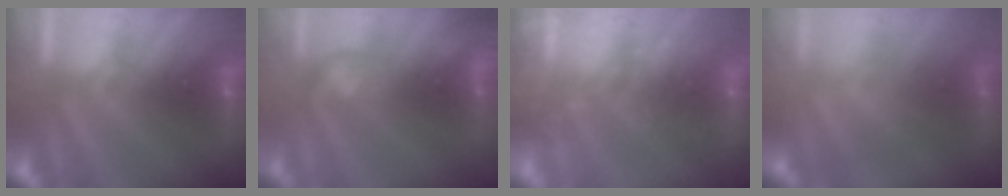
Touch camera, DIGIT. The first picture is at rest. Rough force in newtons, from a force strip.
{"total": 2.9}
{"total": 1.9}
{"total": 3.4}